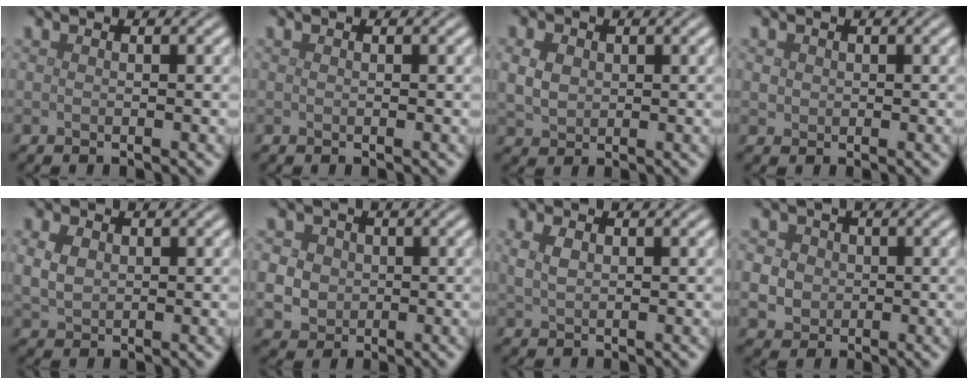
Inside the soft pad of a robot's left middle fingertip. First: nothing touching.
{"total": 0.0}
{"total": 2.8, "force": [0.6, 2.3, 1.6], "torque": [-0.039, 0.003, 0.009]}
{"total": 0.8, "force": [0.2, 0.8, 0.2], "torque": [-0.001, -0.002, 0.005]}
{"total": 2.5, "force": [0.7, 1.8, 1.6], "torque": [-0.037, 0.004, 0.013]}
{"total": 6.2, "force": [0.7, 5.5, 2.6], "torque": [-0.059, 0.025, 0.001]}
{"total": 1.8, "force": [0.7, 1.1, 1.2], "torque": [-0.031, 0.002, 0.015]}
{"total": 6.3, "force": [0.6, 5.8, 2.5], "torque": [-0.060, 0.029, -0.008]}